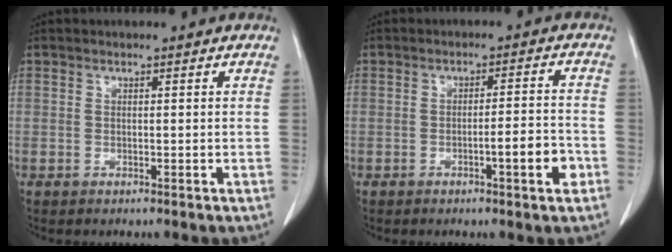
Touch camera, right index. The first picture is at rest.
{"total": 5.1, "force": [-2.2, 0.3, 4.6], "torque": [-0.060, 0.001, -0.032]}